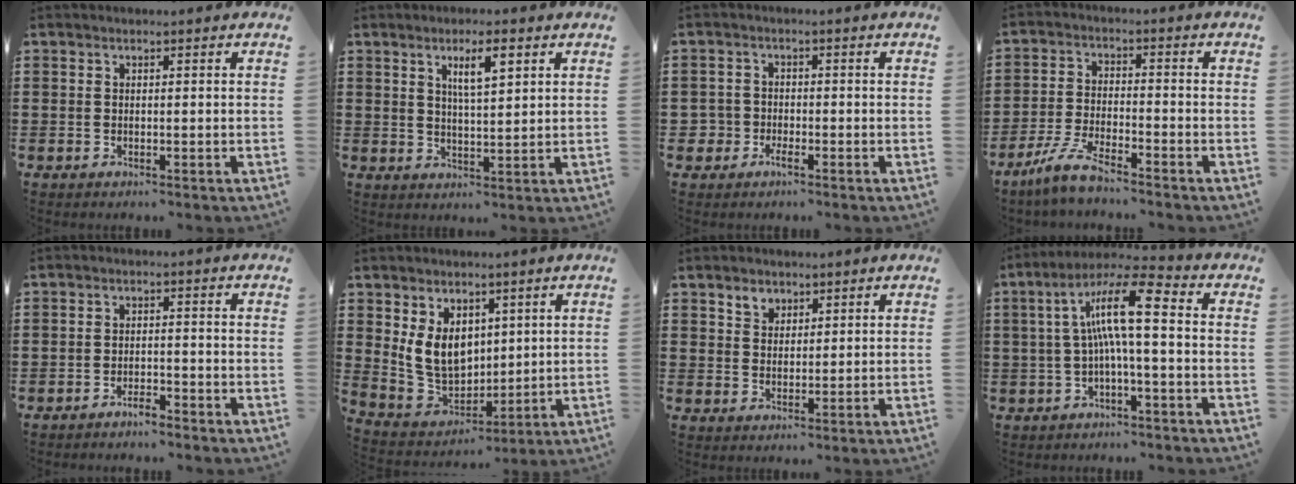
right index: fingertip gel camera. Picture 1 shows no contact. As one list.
[{"total": 4.7, "force": [2.1, 1.0, 4.1], "torque": [-0.078, 0.003, 0.033]}, {"total": 2.6, "force": [-1.7, 1.9, 0.6], "torque": [-0.027, 0.000, -0.039]}, {"total": 5.9, "force": [-5.0, 0.4, 3.1], "torque": [-0.084, -0.010, -0.102]}, {"total": 2.2, "force": [-2.1, 0.1, 0.5], "torque": [-0.013, 0.002, -0.043]}, {"total": 8.5, "force": [2.3, 6.6, 4.9], "torque": [-0.124, 0.002, 0.044]}, {"total": 2.9, "force": [2.0, 2.0, 0.3], "torque": [-0.009, 0.005, 0.036]}, {"total": 10.9, "force": [0.8, 2.2, 10.6], "torque": [-0.215, 0.006, 0.007]}]